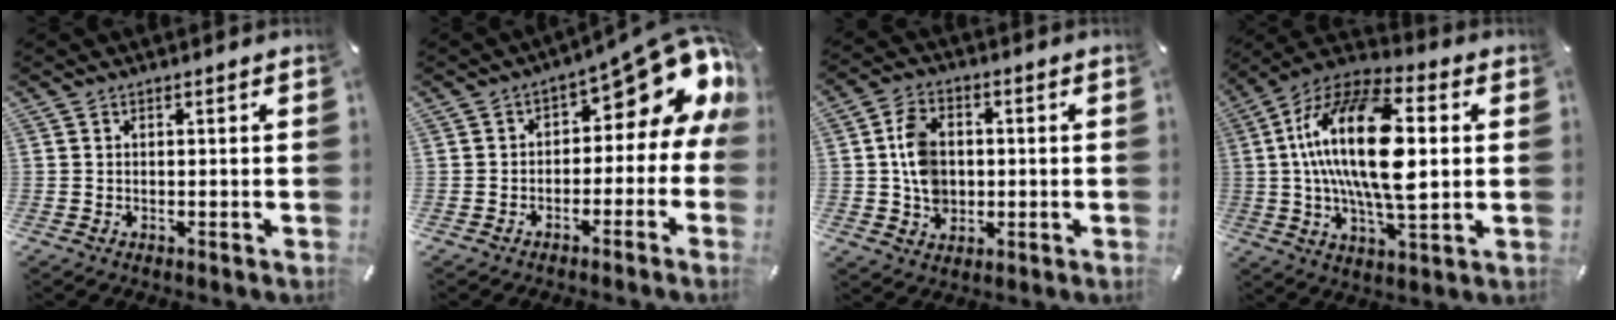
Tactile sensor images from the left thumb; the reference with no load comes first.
{"total": 12.1, "force": [6.2, 5.5, 8.8], "torque": [-0.110, -0.054, 0.099]}
{"total": 8.2, "force": [0.1, 6.7, 4.7], "torque": [-0.090, 0.009, 0.005]}
{"total": 22.7, "force": [2.9, 10.2, 20.1], "torque": [-0.409, -0.010, 0.037]}